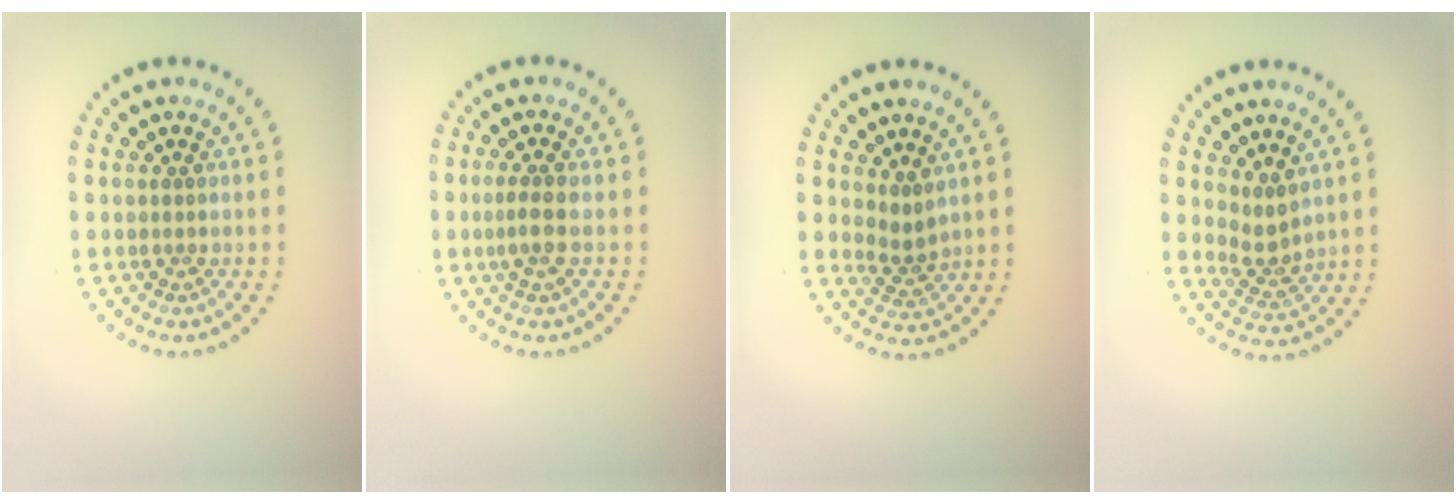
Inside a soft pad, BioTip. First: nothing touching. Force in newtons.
{"total": 1.7, "press": 1.4, "slide": 0.9}
{"total": 1.8, "press": 1.2, "slide": 1.3}
{"total": 2.2, "press": 1.6, "slide": 1.5}